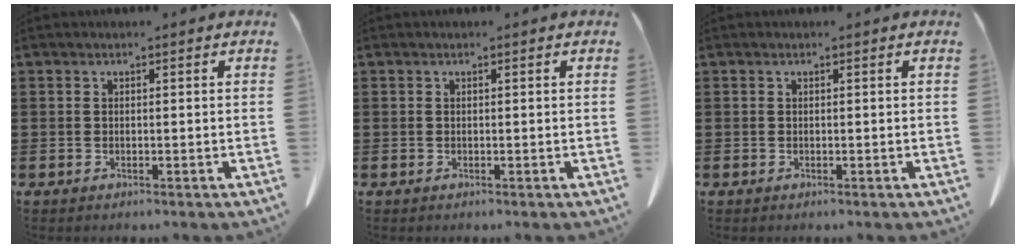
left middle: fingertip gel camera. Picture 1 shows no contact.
{"total": 0.0}
{"total": 0.0}